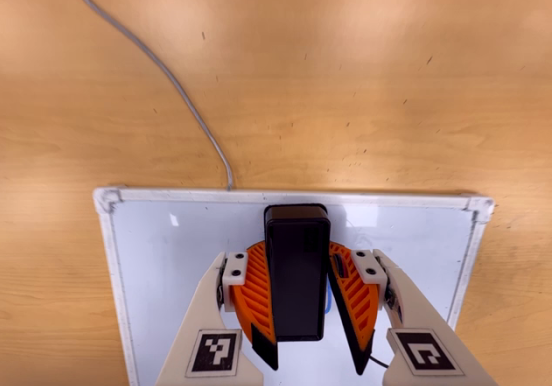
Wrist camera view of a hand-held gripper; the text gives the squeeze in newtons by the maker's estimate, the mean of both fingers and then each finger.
{"total": 10.4, "left": 11.5, "right": 9.2}